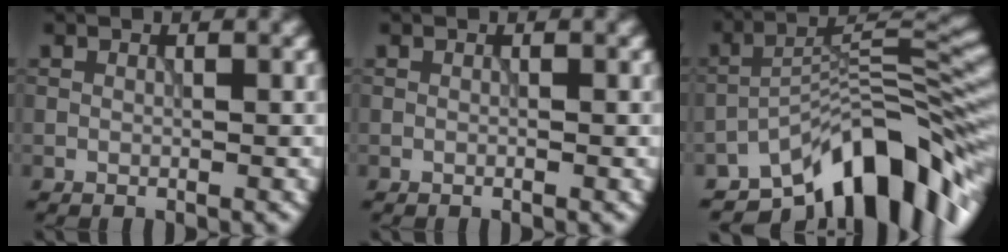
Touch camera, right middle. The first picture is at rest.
{"total": 0.0}
{"total": 11.9, "force": [-8.1, 4.2, 7.7], "torque": [-0.093, 0.014, -0.155]}